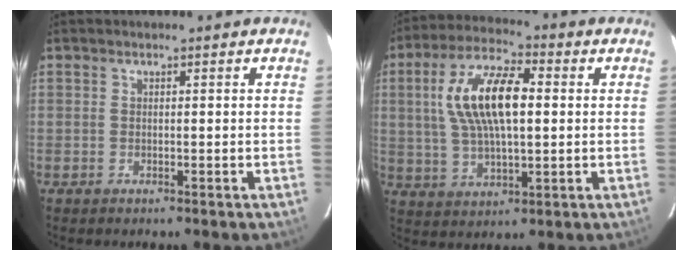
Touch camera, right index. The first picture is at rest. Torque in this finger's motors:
{"motor_torque": [0.66, 0.23, 0.92, 0.21]}